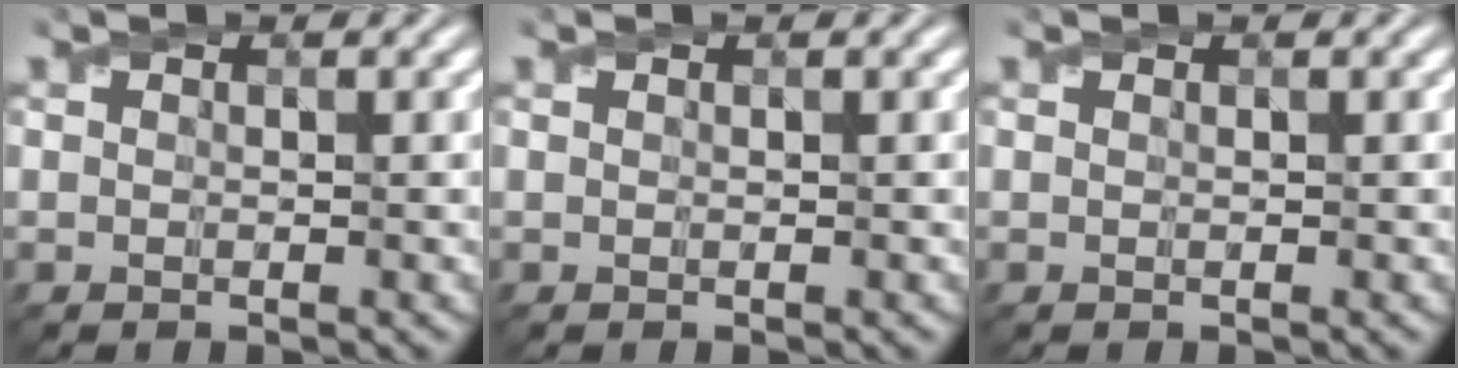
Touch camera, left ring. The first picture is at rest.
{"total": 0.0}
{"total": 0.0}